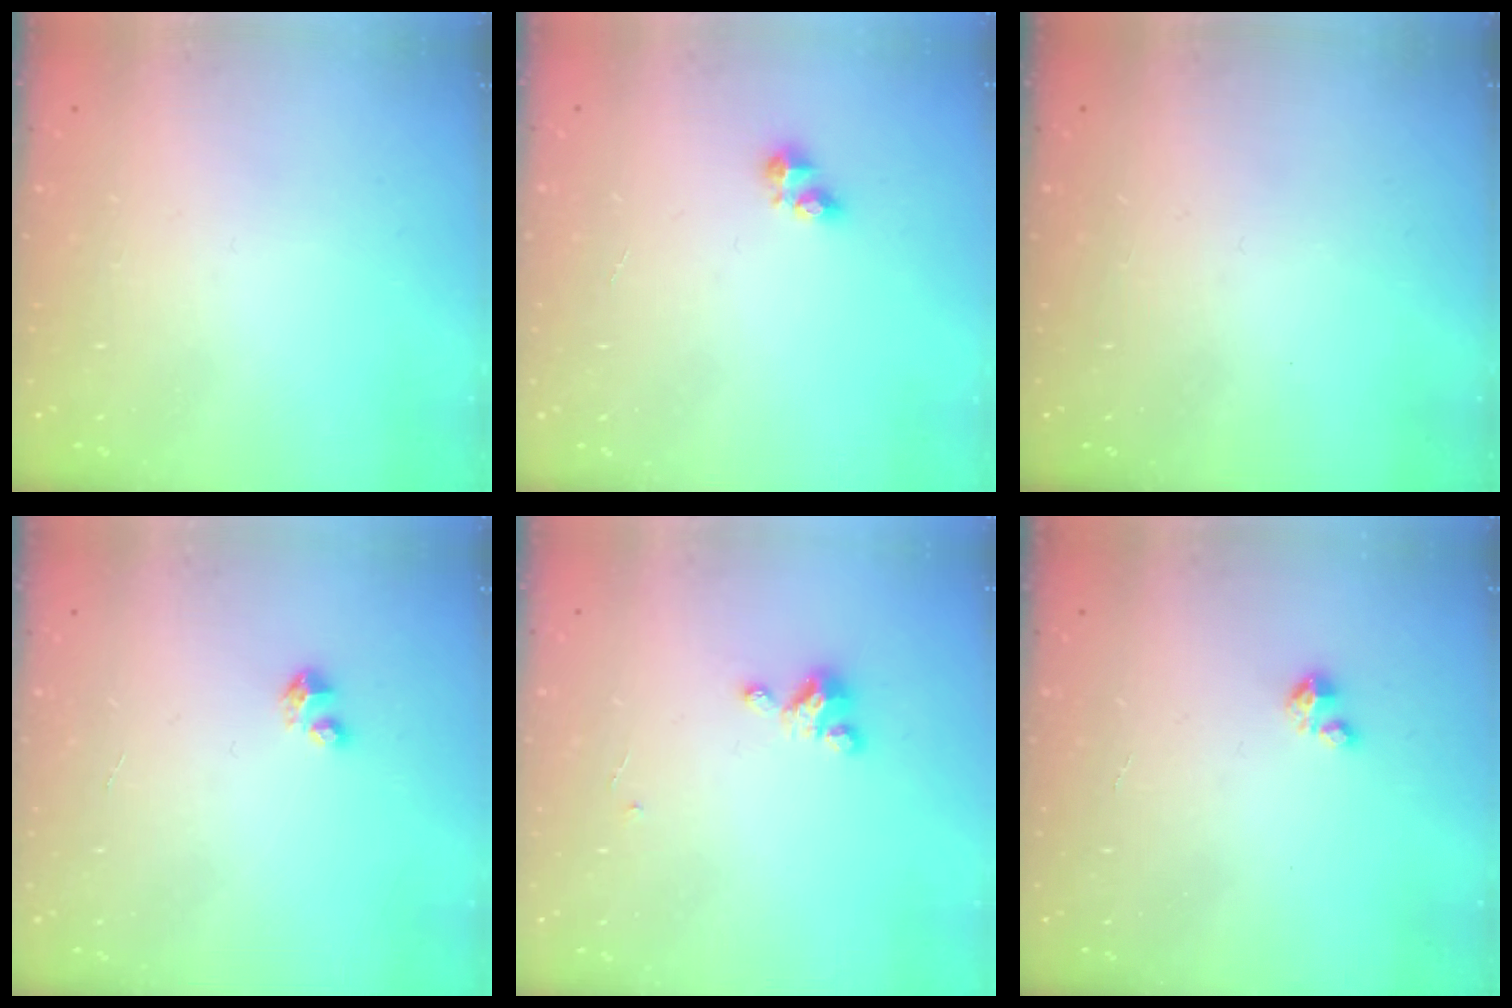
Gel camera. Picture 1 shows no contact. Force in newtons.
{"total": 4.1, "press": 4.1, "slide": 0.6}
{"total": 0.0}
{"total": 2.8, "press": 2.8, "slide": 0.1}
{"total": 2.7, "press": 2.7, "slide": 0.3}
{"total": 2.0, "press": 2.0, "slide": 0.1}